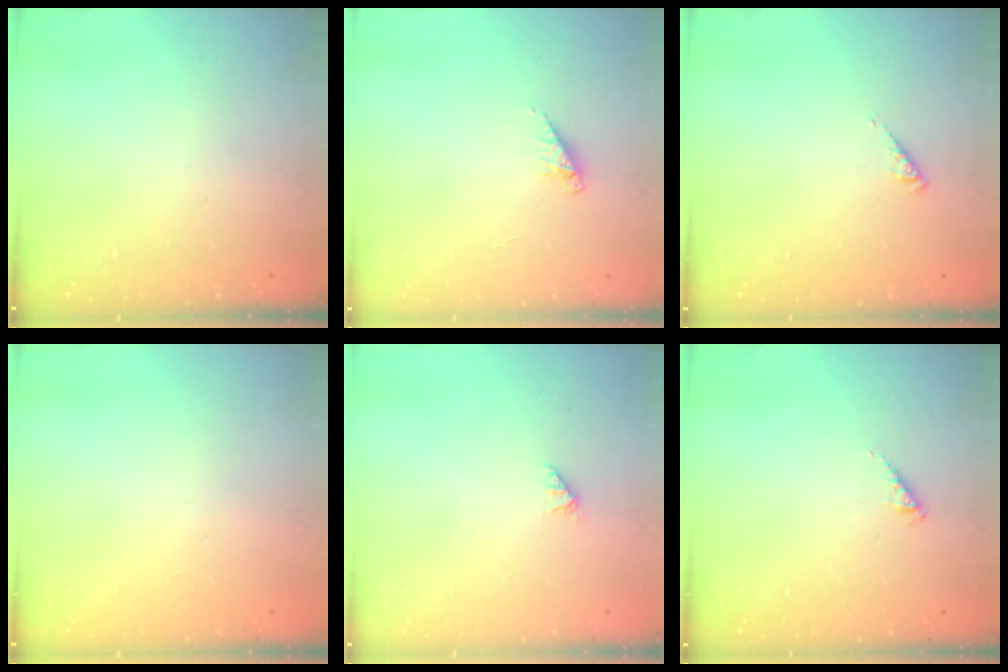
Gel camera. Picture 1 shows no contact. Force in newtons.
{"total": 4.4, "press": 4.3, "slide": 0.6}
{"total": 1.1, "press": 1.0, "slide": 0.2}
{"total": 0.0}
{"total": 1.0, "press": 1.0, "slide": 0.2}
{"total": 2.3, "press": 2.3, "slide": 0.4}